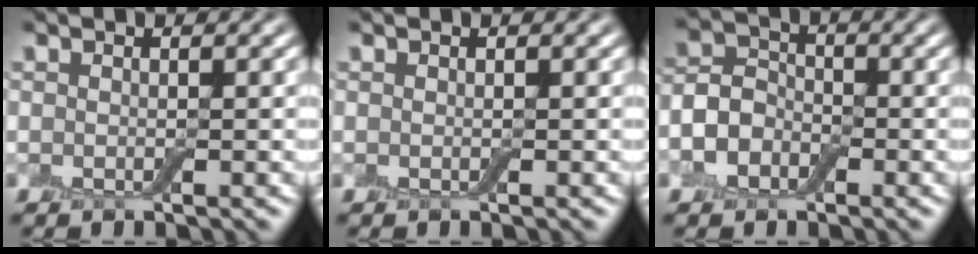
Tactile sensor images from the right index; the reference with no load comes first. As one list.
[{"total": 0.0}, {"total": 3.9, "force": [-1.5, 3.0, 2.0], "torque": [-0.031, 0.001, -0.039]}]